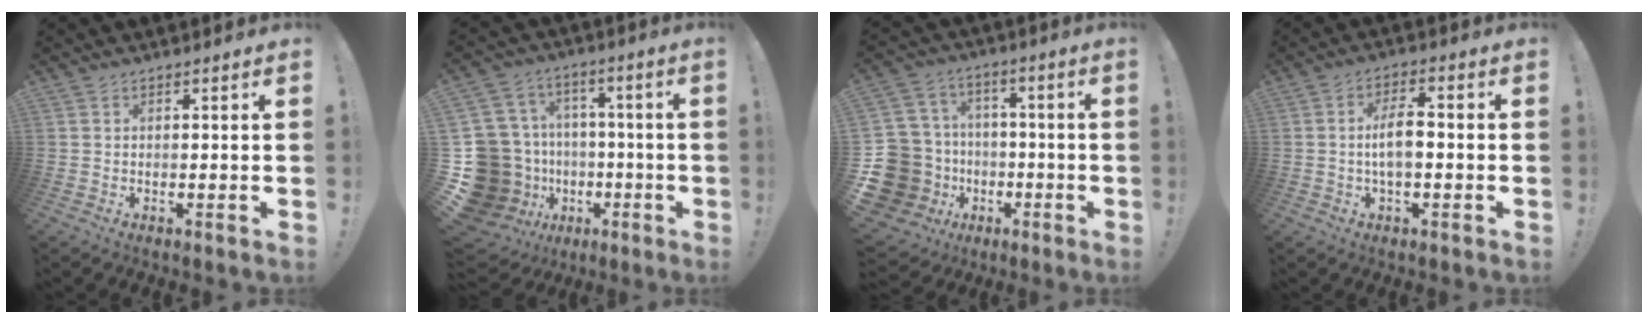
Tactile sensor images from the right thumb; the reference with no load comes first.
{"total": 21.5, "force": [-5.5, 18.1, 10.3], "torque": [-0.193, 0.020, -0.027]}
{"total": 18.3, "force": [-4.4, 15.9, 8.0], "torque": [-0.173, 0.030, -0.030]}
{"total": 7.2, "force": [-0.9, 2.8, 6.6], "torque": [-0.117, 0.004, -0.021]}